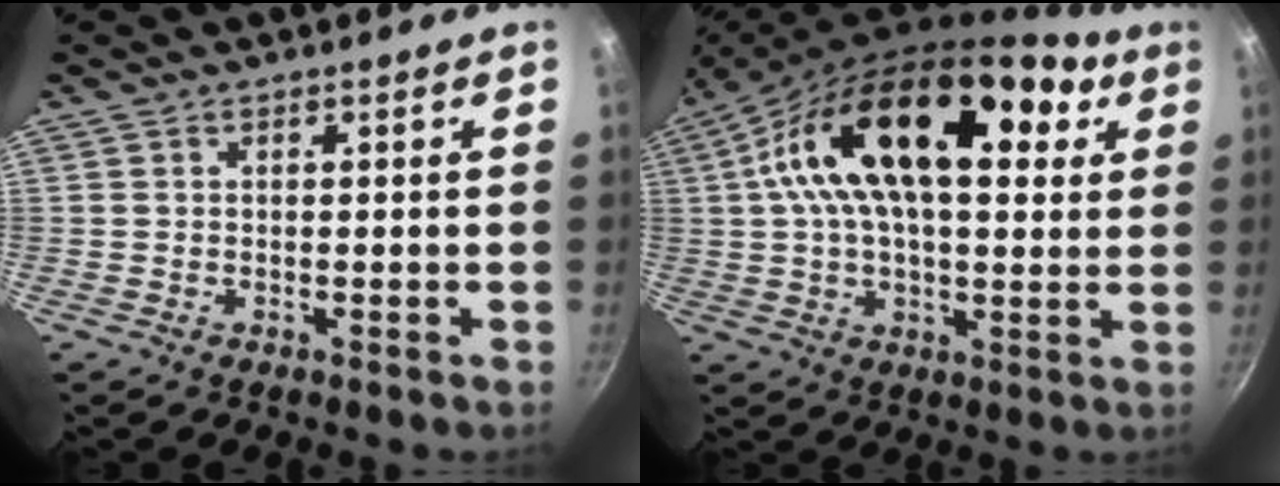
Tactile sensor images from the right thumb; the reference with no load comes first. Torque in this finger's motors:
{"motor_torque": [2.00, 3.01, 1.04, -0.41, 0.64]}